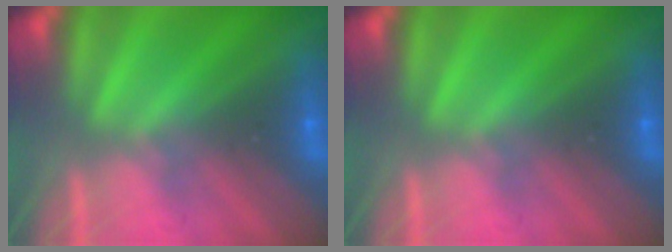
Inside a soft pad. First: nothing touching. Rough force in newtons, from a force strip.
{"total": 0.0}